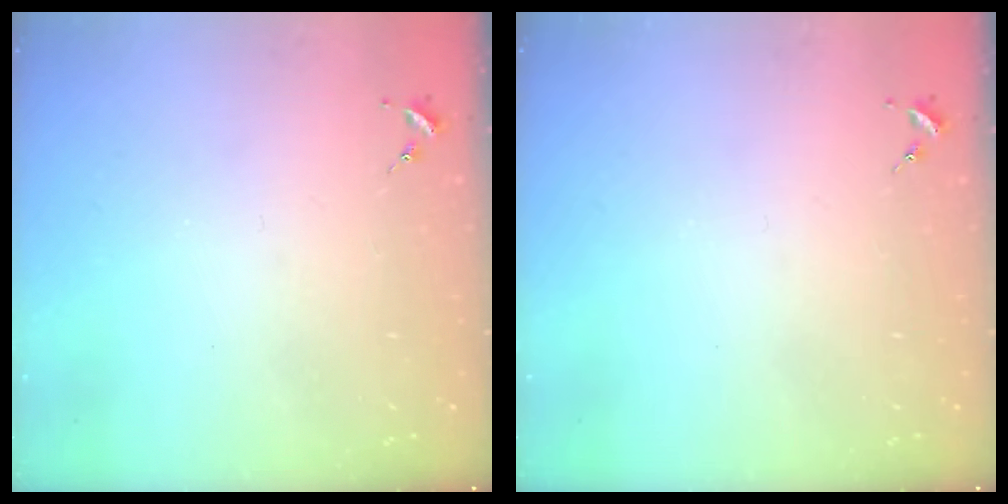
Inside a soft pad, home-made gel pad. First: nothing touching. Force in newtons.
{"total": 0.0}